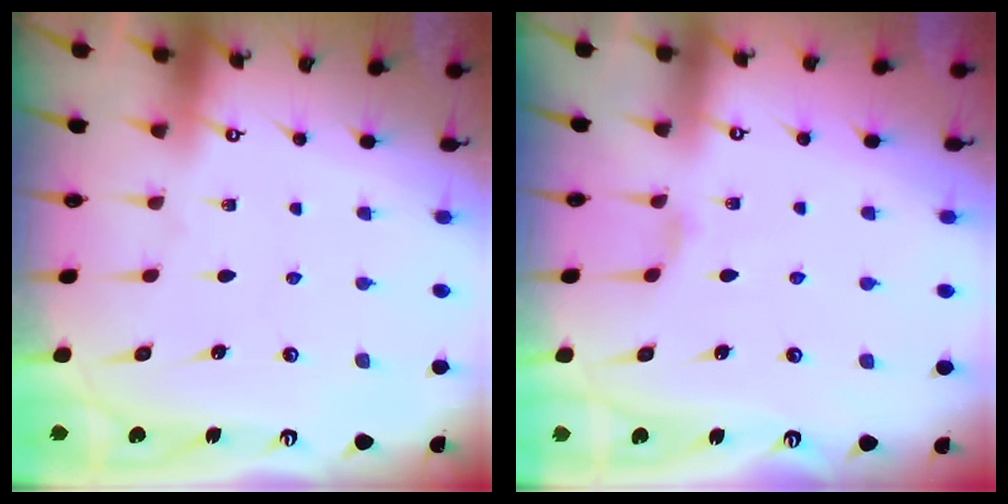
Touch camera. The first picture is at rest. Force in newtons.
{"total": 1.1, "press": 1.0, "slide": 0.3}